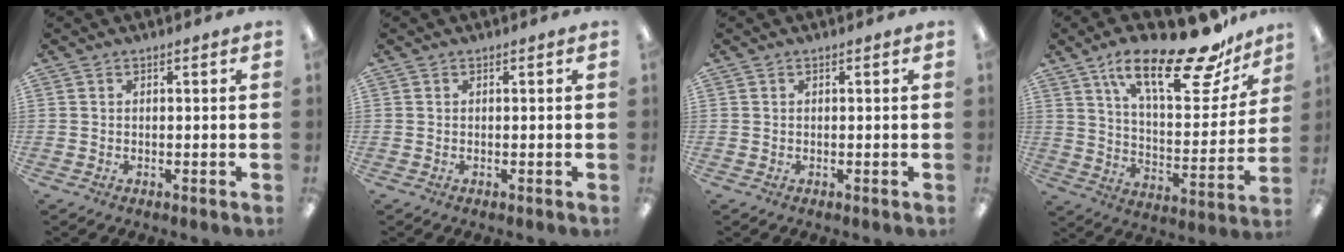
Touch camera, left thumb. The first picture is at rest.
{"total": 0.0}
{"total": 0.0}
{"total": 23.8, "force": [16.4, 7.6, 15.4], "torque": [-0.238, -0.098, 0.267]}